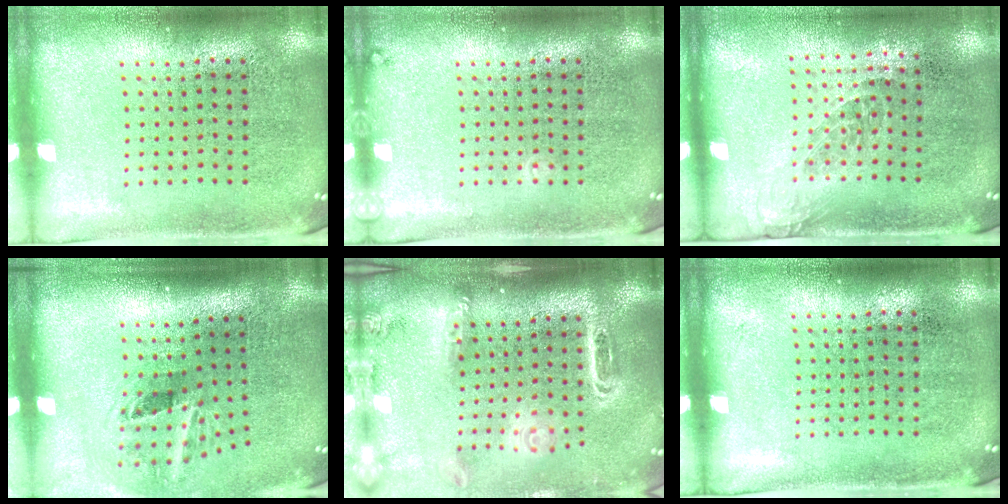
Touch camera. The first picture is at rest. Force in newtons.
{"total": 0.7, "press": 0.7, "slide": 0.1}
{"total": 1.2, "press": 1.0, "slide": 0.7}
{"total": 2.0, "press": 1.2, "slide": 1.6}
{"total": 2.6, "press": 1.9, "slide": 1.8}
{"total": 0.0}